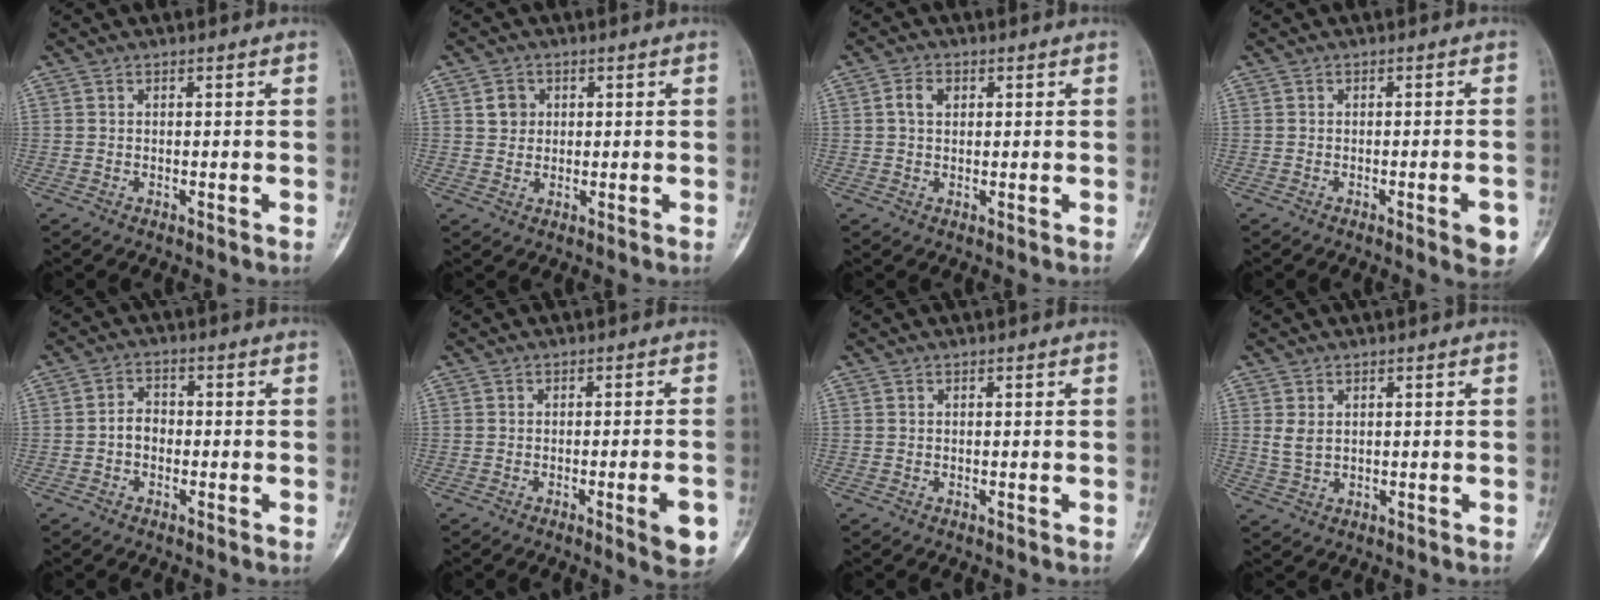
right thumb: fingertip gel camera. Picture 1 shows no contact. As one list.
[{"total": 3.1, "force": [1.0, 2.8, 1.1], "torque": [-0.002, -0.002, 0.016]}, {"total": 2.9, "force": [0.7, 2.0, 1.9], "torque": [-0.034, 0.006, 0.012]}, {"total": 4.9, "force": [-2.0, 1.0, 4.3], "torque": [-0.044, 0.004, -0.022]}, {"total": 3.3, "force": [-0.8, 2.5, 1.9], "torque": [-0.019, 0.017, -0.023]}, {"total": 6.6, "force": [-2.5, 1.1, 6.1], "torque": [-0.070, 0.003, -0.028]}, {"total": 0.0}, {"total": 2.7, "force": [0.8, 1.7, 1.9], "torque": [-0.034, 0.000, 0.023]}]